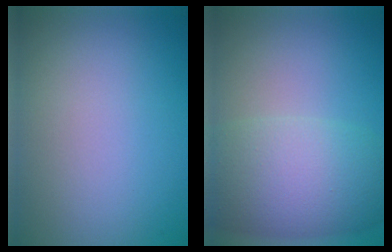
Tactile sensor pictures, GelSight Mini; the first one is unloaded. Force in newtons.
{"total": 8.6, "press": 8.6, "slide": 0.6}